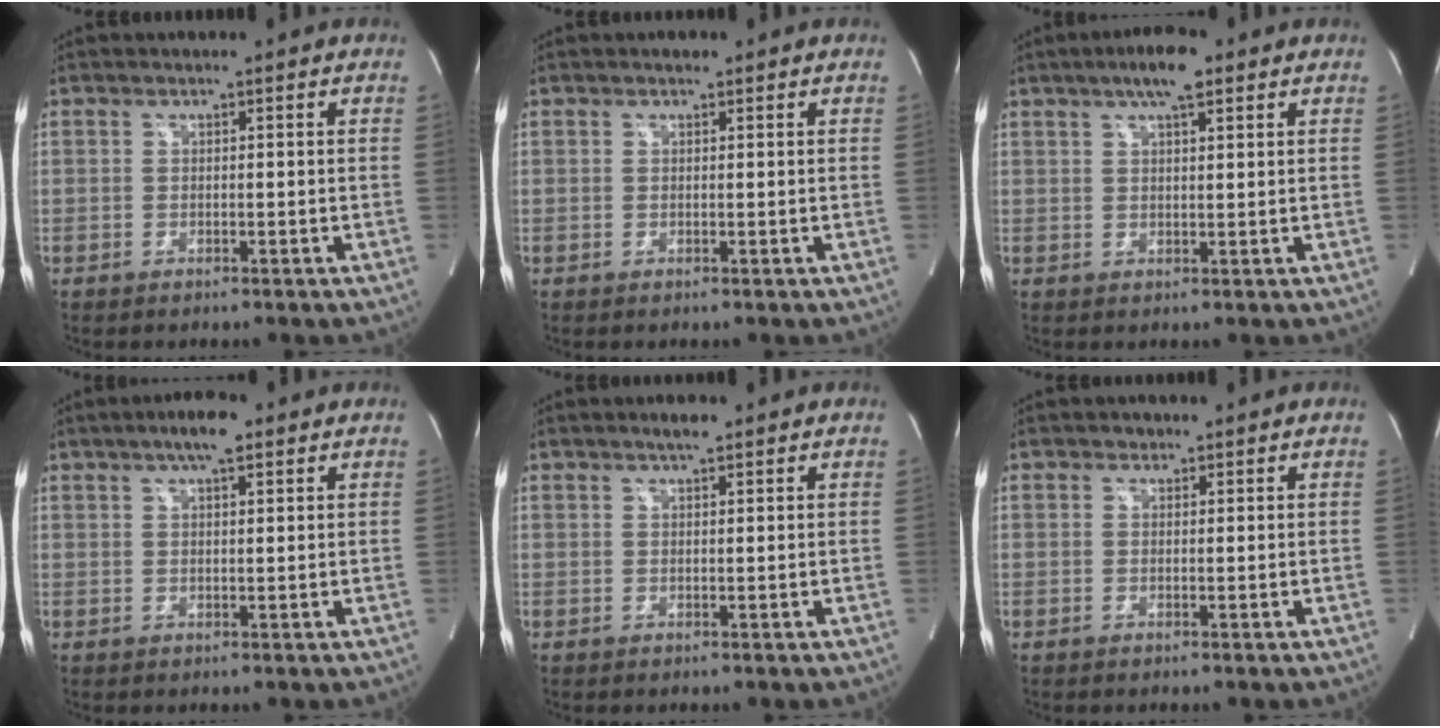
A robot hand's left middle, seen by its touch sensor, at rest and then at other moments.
{"total": 0.8, "force": [0.6, 0.3, 0.4], "torque": [-0.014, 0.000, 0.009]}
{"total": 5.8, "force": [3.7, 1.1, 4.4], "torque": [-0.083, 0.010, 0.060]}
{"total": 4.7, "force": [3.0, 0.9, 3.5], "torque": [-0.066, 0.009, 0.049]}
{"total": 2.1, "force": [1.6, 0.3, 1.2], "torque": [-0.031, 0.003, 0.028]}
{"total": 1.2, "force": [0.9, 0.8, 0.2], "torque": [-0.001, -0.003, 0.010]}